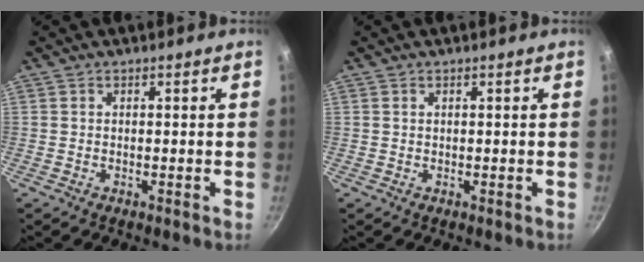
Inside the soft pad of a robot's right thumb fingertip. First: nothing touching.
{"total": 0.0}